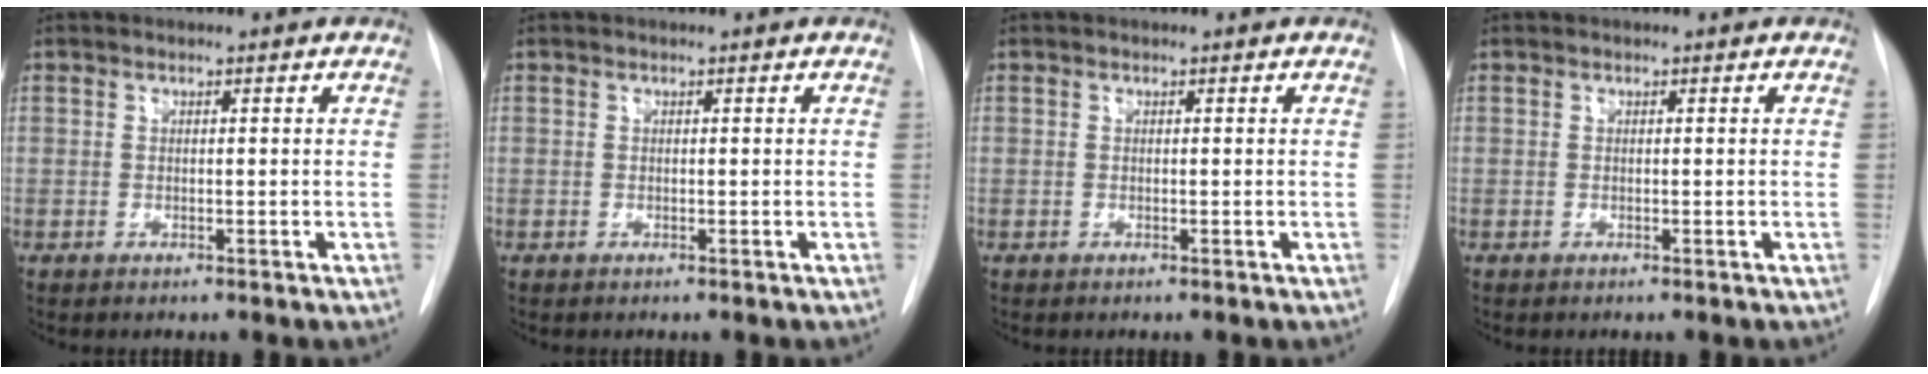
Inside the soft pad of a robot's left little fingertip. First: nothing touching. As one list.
[{"total": 0.0}, {"total": 0.0}, {"total": 0.0}]